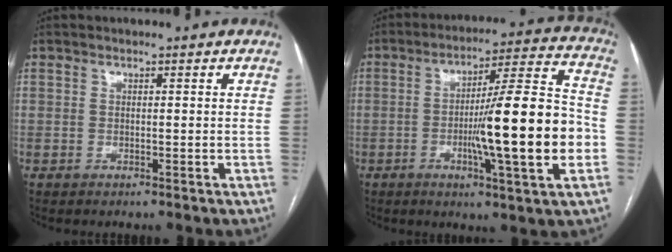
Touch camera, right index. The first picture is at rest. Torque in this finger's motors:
{"motor_torque": [2.14, 0.00, 1.05, 0.21]}